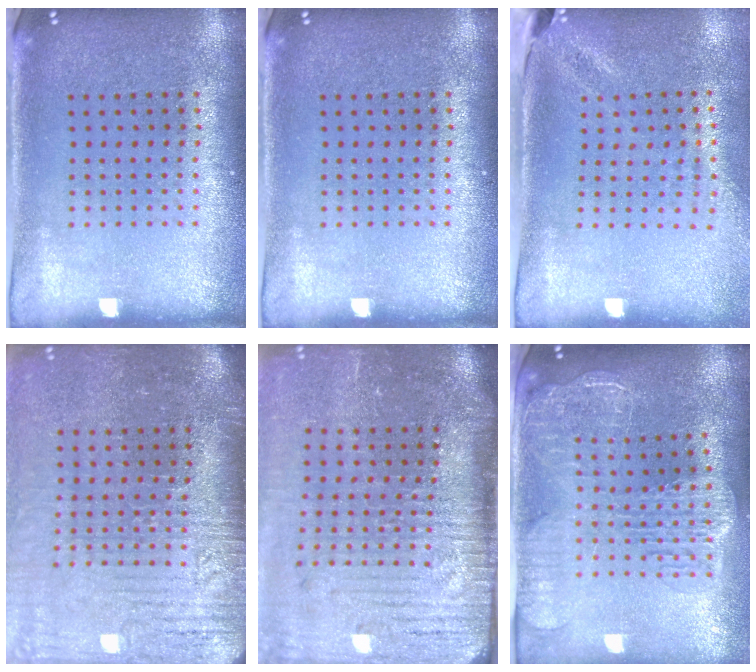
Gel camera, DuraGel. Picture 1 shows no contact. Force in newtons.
{"total": 0.0}
{"total": 2.0, "press": 1.6, "slide": 1.2}
{"total": 4.5, "press": 3.8, "slide": 2.3}
{"total": 5.2, "press": 4.3, "slide": 2.9}
{"total": 2.8, "press": 2.3, "slide": 1.5}